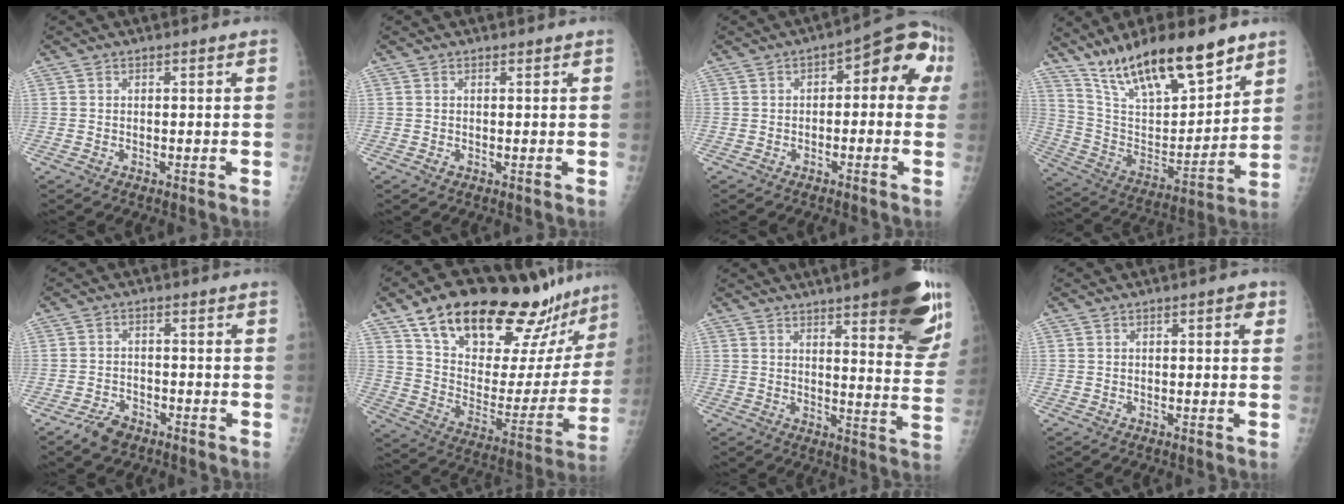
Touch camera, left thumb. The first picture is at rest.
{"total": 0.6, "force": [0.2, 0.4, 0.3], "torque": [-0.003, -0.001, 0.004]}
{"total": 10.4, "force": [1.1, 5.1, 9.0], "torque": [-0.072, 0.040, 0.000]}
{"total": 21.7, "force": [15.5, 6.8, 13.6], "torque": [-0.201, -0.061, 0.282]}
{"total": 4.2, "force": [-2.9, 2.6, 1.6], "torque": [-0.026, 0.012, -0.049]}
{"total": 30.7, "force": [22.7, 10.8, 17.5], "torque": [-0.232, -0.076, 0.342]}
{"total": 14.9, "force": [8.2, 3.8, 11.8], "torque": [-0.120, -0.034, 0.100]}
{"total": 2.1, "force": [0.8, 0.8, 1.8], "torque": [-0.019, 0.002, 0.007]}